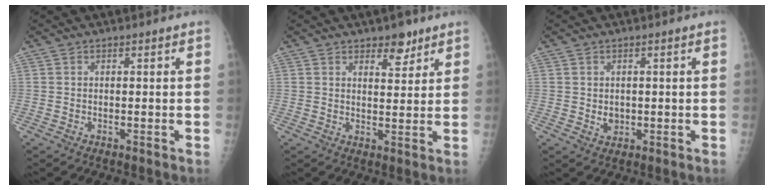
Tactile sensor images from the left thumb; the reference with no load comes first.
{"total": 4.8, "force": [3.3, 2.4, 2.4], "torque": [-0.011, -0.022, 0.049]}
{"total": 2.2, "force": [0.1, 1.9, 1.2], "torque": [-0.010, -0.001, 0.007]}